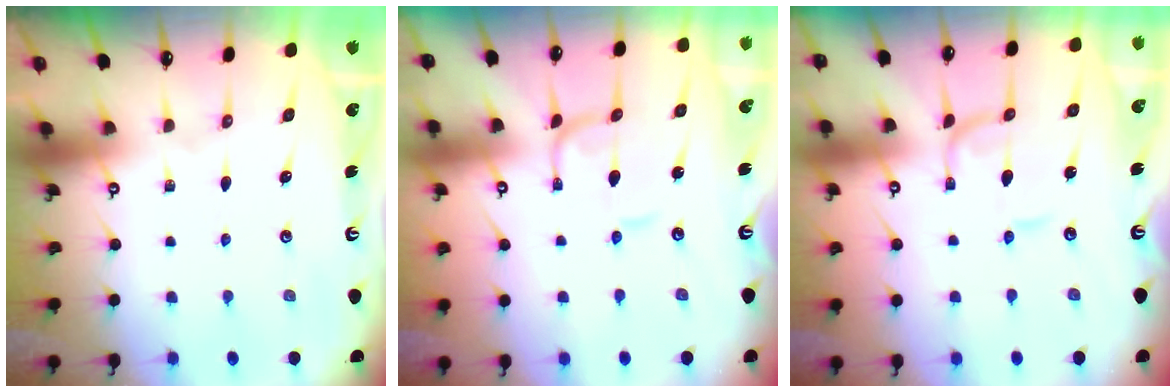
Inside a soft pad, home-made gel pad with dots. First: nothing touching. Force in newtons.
{"total": 1.7, "press": 1.7, "slide": 0.2}
{"total": 1.3, "press": 1.3, "slide": 0.1}